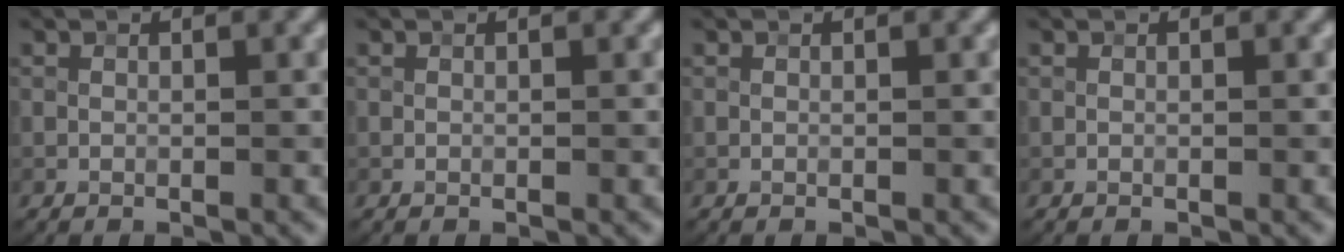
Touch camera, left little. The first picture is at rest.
{"total": 0.0}
{"total": 0.0}
{"total": 0.0}